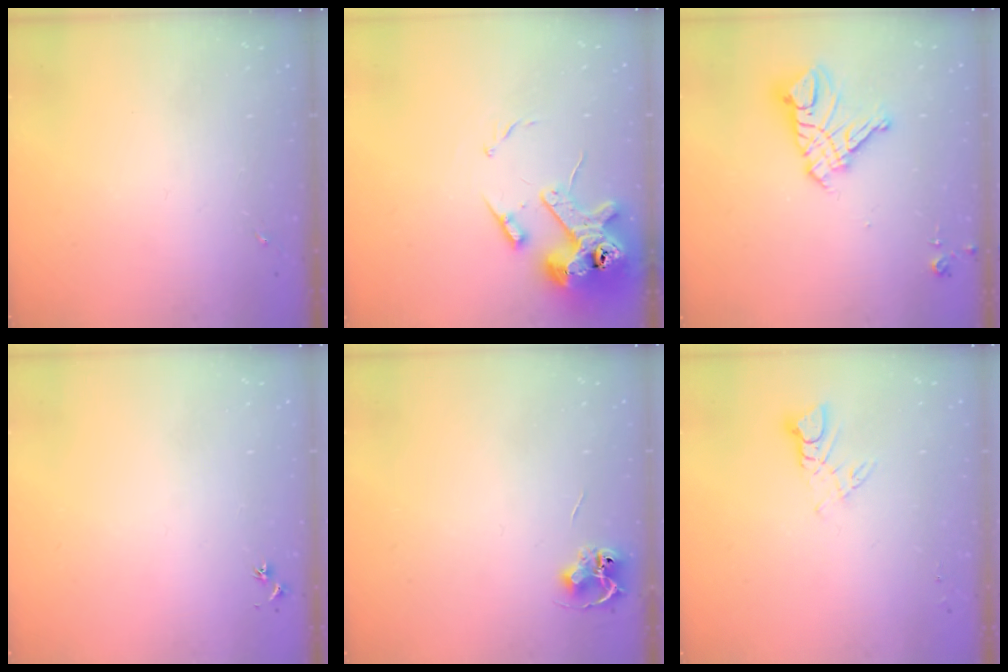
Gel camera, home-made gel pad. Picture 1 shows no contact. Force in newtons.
{"total": 14.4, "press": 14.2, "slide": 2.1}
{"total": 14.0, "press": 13.9, "slide": 1.5}
{"total": 3.0, "press": 2.9, "slide": 0.4}
{"total": 6.5, "press": 6.5, "slide": 0.5}
{"total": 5.0, "press": 5.0, "slide": 0.3}